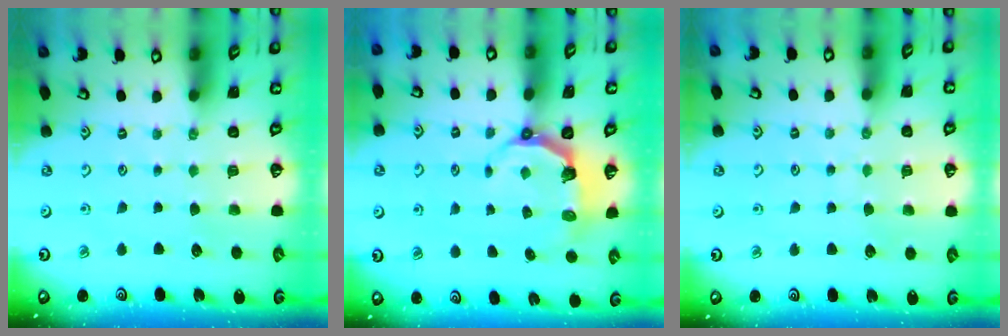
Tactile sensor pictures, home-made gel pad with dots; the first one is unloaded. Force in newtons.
{"total": 5.0, "press": 3.4, "slide": 3.6}
{"total": 2.6, "press": 2.6, "slide": 0.3}